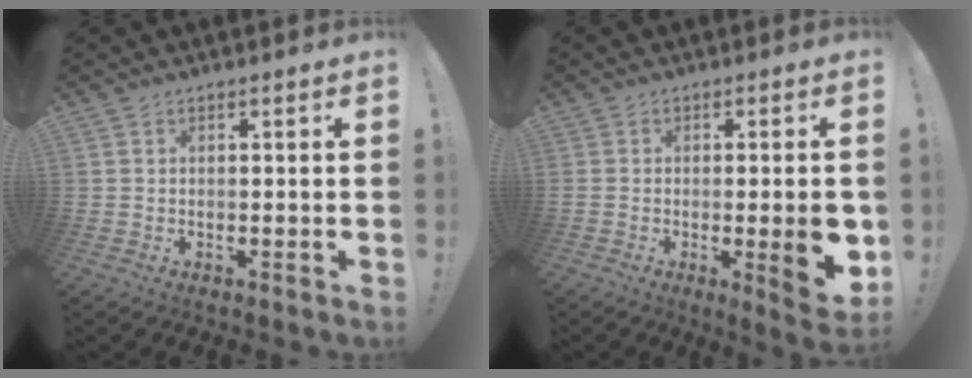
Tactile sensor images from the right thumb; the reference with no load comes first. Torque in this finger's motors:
{"motor_torque": [1.87, 3.13, 2.49, -0.29, 0.83]}